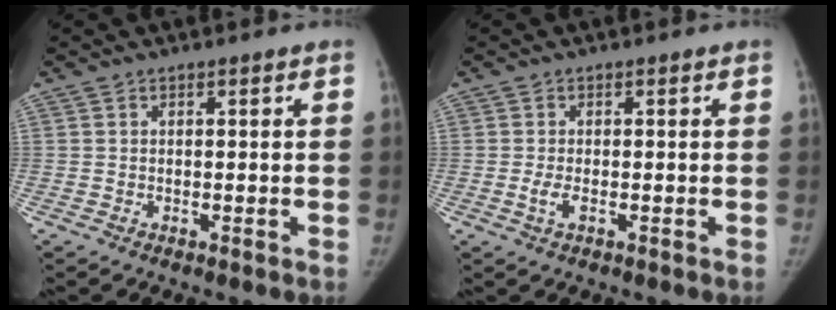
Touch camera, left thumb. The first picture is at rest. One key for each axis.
{"total": 2.1, "fx": -0.7, "fy": 0.8, "fz": 1.8, "tx": -0.045, "ty": 0.000, "tz": -0.014}